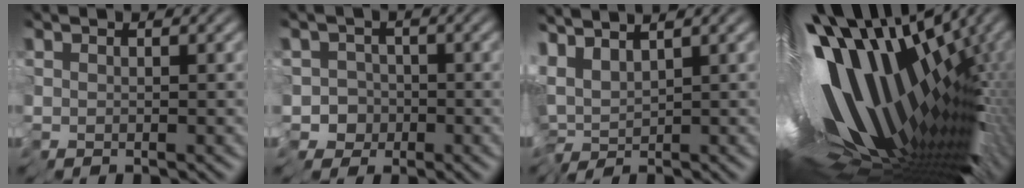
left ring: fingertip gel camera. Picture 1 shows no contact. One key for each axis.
{"total": 4.7, "fx": -2.6, "fy": 3.7, "fz": 1.3, "tx": 0.001, "ty": 0.012, "tz": -0.071}
{"total": 2.9, "fx": 1.3, "fy": 0.2, "fz": 2.6, "tx": -0.051, "ty": 0.009, "tz": 0.016}
{"total": 17.0, "fx": 0.3, "fy": 6.5, "fz": 15.7, "tx": -0.274, "ty": -0.006, "tz": 0.008}